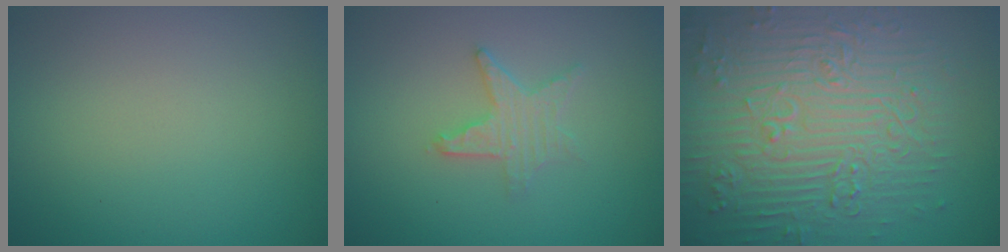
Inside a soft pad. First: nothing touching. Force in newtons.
{"total": 2.3, "press": 2.2, "slide": 0.4}
{"total": 9.5, "press": 7.0, "slide": 6.4}